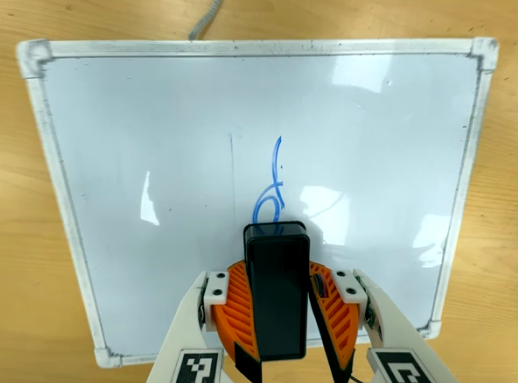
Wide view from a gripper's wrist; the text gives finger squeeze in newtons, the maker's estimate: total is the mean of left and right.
{"total": 8.9, "left": 9.7, "right": 8.0}